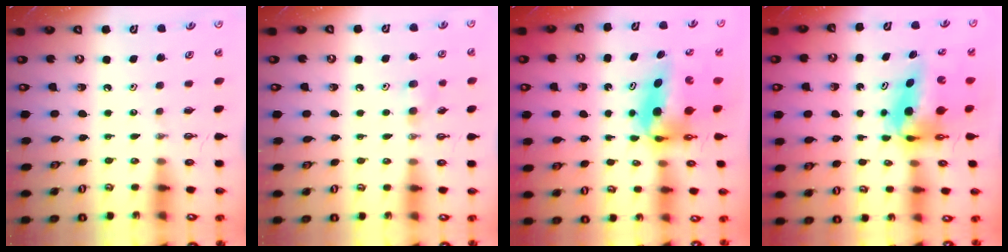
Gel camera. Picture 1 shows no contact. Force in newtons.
{"total": 4.7, "press": 4.5, "slide": 1.2}
{"total": 10.2, "press": 6.6, "slide": 7.7}
{"total": 7.1, "press": 7.0, "slide": 0.9}